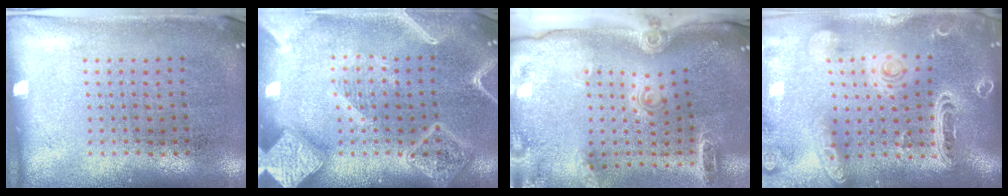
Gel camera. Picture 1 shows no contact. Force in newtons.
{"total": 4.0, "press": 4.0, "slide": 0.4}
{"total": 2.9, "press": 2.0, "slide": 2.0}
{"total": 3.8, "press": 3.0, "slide": 2.3}